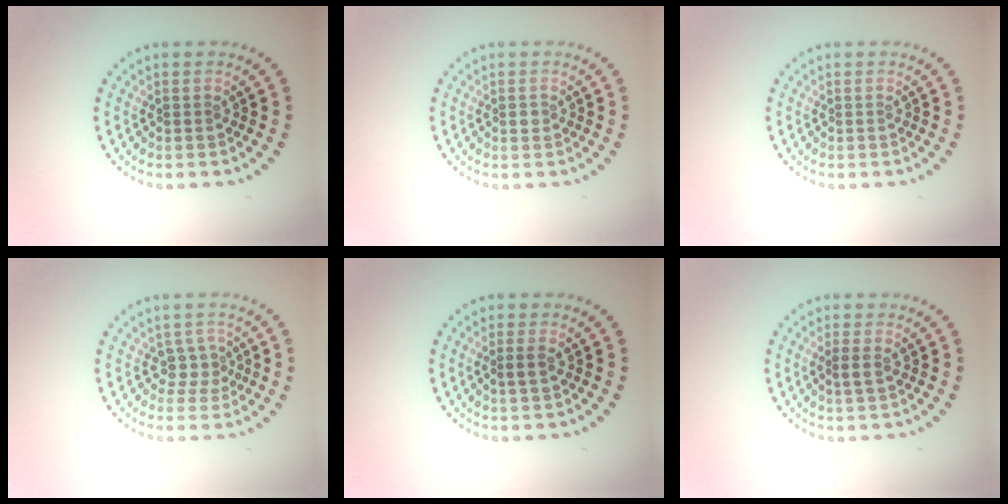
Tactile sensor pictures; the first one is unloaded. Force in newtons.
{"total": 0.6, "press": 0.6, "slide": 0.2}
{"total": 0.0}
{"total": 1.9, "press": 1.4, "slide": 1.2}
{"total": 1.2, "press": 0.9, "slide": 0.7}
{"total": 1.2, "press": 1.2, "slide": 0.4}